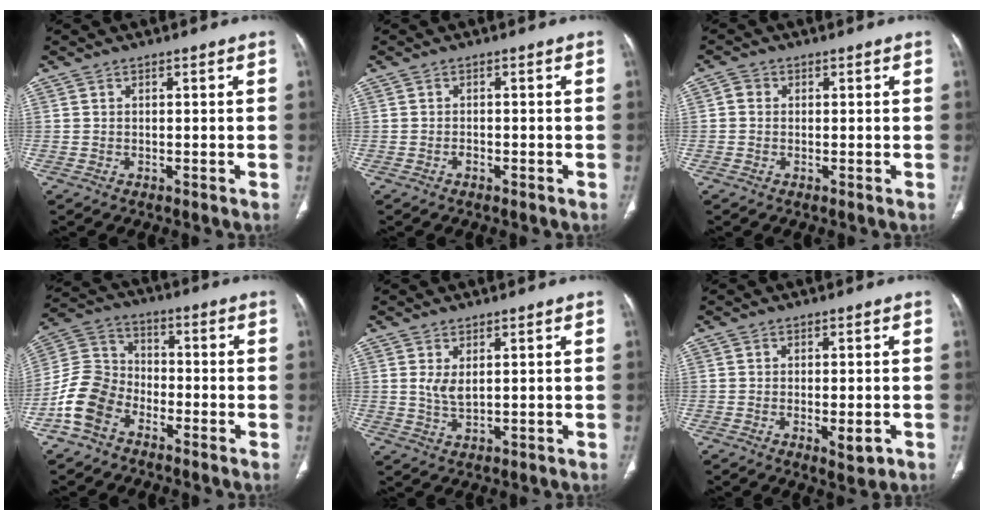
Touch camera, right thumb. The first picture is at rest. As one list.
[{"total": 0.9, "force": [-0.6, 0.5, 0.5], "torque": [-0.012, 0.004, -0.009]}, {"total": 1.7, "force": [0.1, 1.5, 0.8], "torque": [-0.007, 0.004, -0.002]}, {"total": 10.4, "force": [-5.7, 7.2, 4.9], "torque": [-0.096, 0.044, -0.123]}, {"total": 3.3, "force": [0.9, 1.3, 2.8], "torque": [-0.057, -0.014, 0.026]}, {"total": 4.2, "force": [-1.4, 1.5, 3.6], "torque": [-0.048, -0.005, -0.012]}]